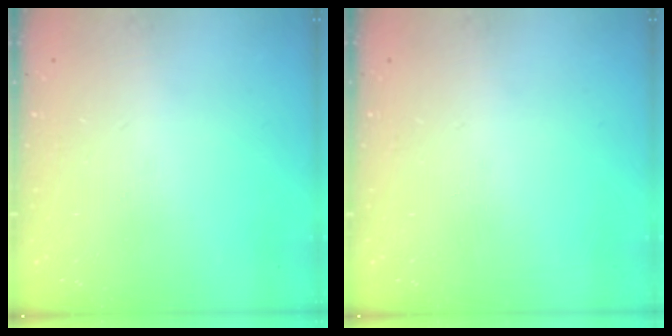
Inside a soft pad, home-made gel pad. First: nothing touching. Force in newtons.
{"total": 0.0}